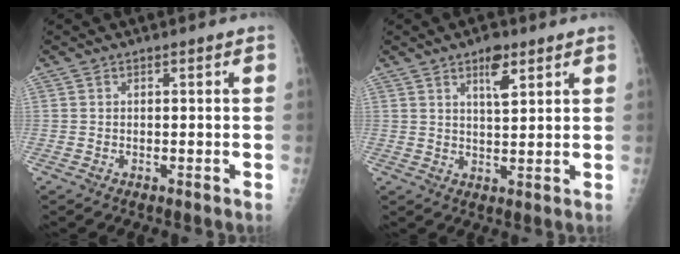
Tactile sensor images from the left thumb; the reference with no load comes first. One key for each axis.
{"total": 5.2, "fx": 3.0, "fy": 2.0, "fz": 3.7, "tx": -0.050, "ty": -0.018, "tz": 0.048}